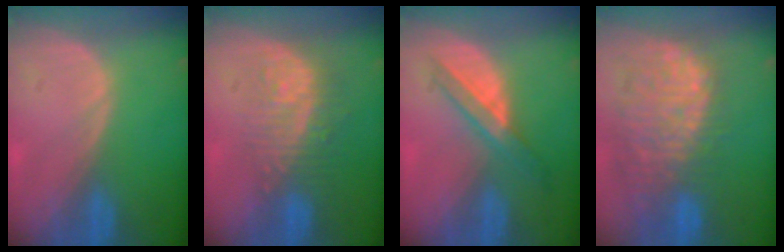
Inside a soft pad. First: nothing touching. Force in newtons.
{"total": 9.0, "press": 8.1, "slide": 3.9}
{"total": 5.8, "press": 5.3, "slide": 2.4}
{"total": 12.5, "press": 11.0, "slide": 5.9}